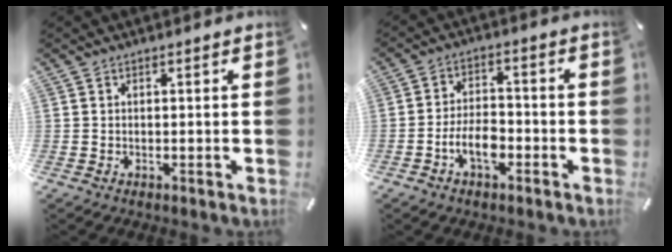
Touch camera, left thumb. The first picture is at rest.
{"total": 7.4, "force": [-3.5, 4.3, 5.0], "torque": [-0.096, 0.020, -0.064]}